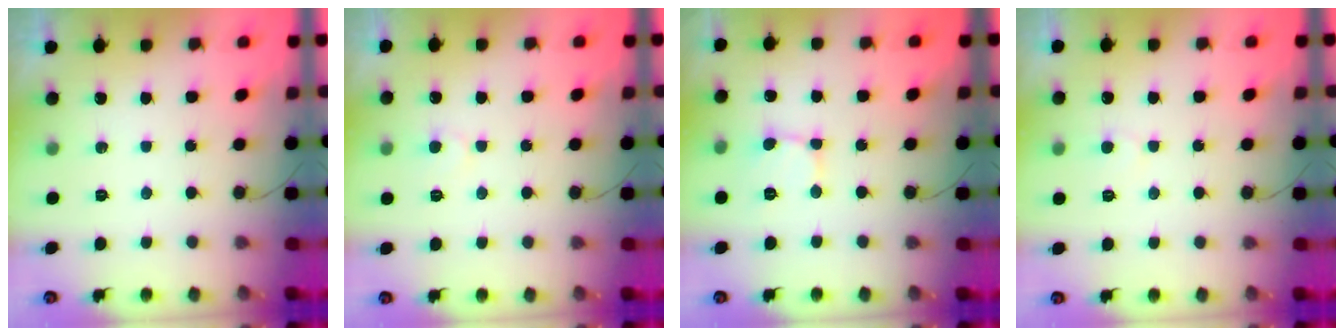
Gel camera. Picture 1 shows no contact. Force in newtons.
{"total": 6.1, "press": 6.1, "slide": 0.4}
{"total": 2.2, "press": 2.2, "slide": 0.1}
{"total": 4.5, "press": 4.4, "slide": 0.3}